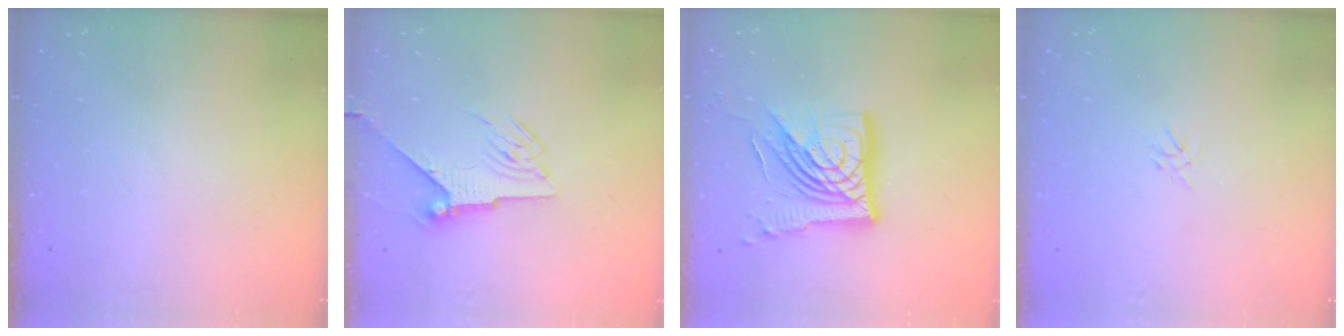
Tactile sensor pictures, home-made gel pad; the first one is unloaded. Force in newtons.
{"total": 6.3, "press": 6.2, "slide": 1.0}
{"total": 20.4, "press": 20.2, "slide": 2.2}
{"total": 2.0, "press": 2.0, "slide": 0.4}